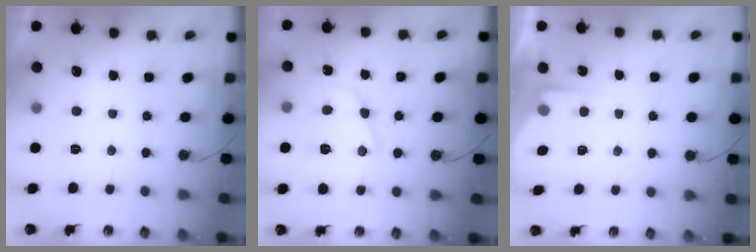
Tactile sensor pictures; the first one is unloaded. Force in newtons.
{"total": 13.3, "press": 13.3, "slide": 1.1}
{"total": 3.2, "press": 3.2, "slide": 0.5}